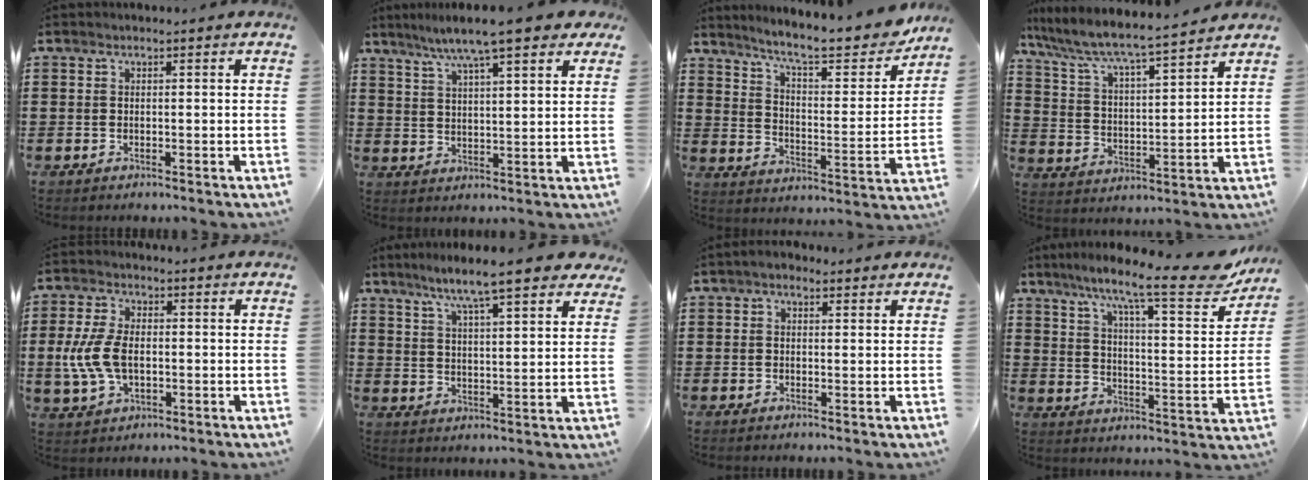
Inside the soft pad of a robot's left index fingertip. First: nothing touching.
{"total": 8.7, "force": [6.8, 0.9, 5.4], "torque": [-0.123, -0.011, 0.119]}
{"total": 9.4, "force": [8.1, 1.0, 4.7], "torque": [-0.108, -0.055, 0.132]}
{"total": 5.9, "force": [5.3, 0.1, 2.4], "torque": [-0.074, -0.038, 0.082]}
{"total": 8.0, "force": [-0.7, 4.6, 6.6], "torque": [-0.159, 0.000, -0.019]}
{"total": 8.6, "force": [7.1, 0.6, 4.7], "torque": [-0.107, -0.024, 0.121]}
{"total": 1.5, "force": [0.8, 1.0, 0.8], "torque": [-0.018, 0.007, 0.013]}
{"total": 12.6, "force": [9.9, 0.9, 7.7], "torque": [-0.143, -0.070, 0.153]}